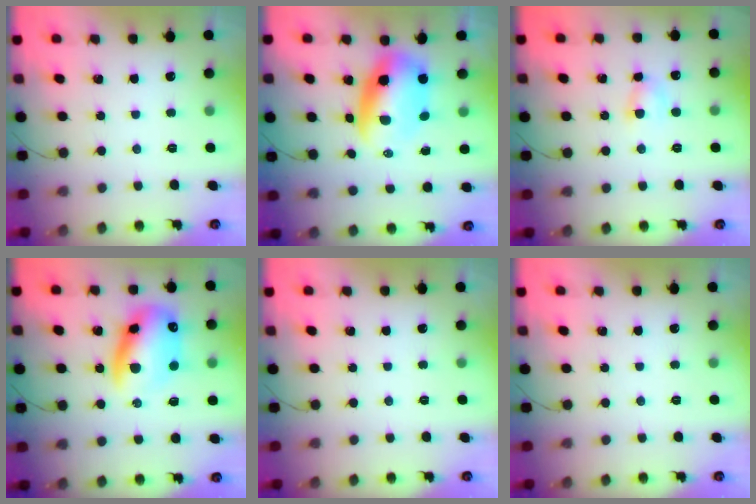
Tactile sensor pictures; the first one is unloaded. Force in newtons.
{"total": 9.5, "press": 9.3, "slide": 2.3}
{"total": 4.2, "press": 4.1, "slide": 1.1}
{"total": 15.2, "press": 14.8, "slide": 3.4}
{"total": 0.0}
{"total": 0.0}